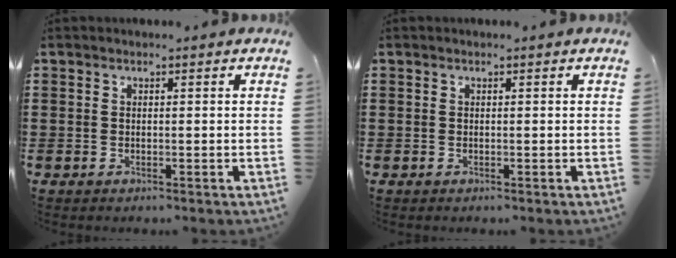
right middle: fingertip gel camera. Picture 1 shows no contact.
{"total": 0.0}